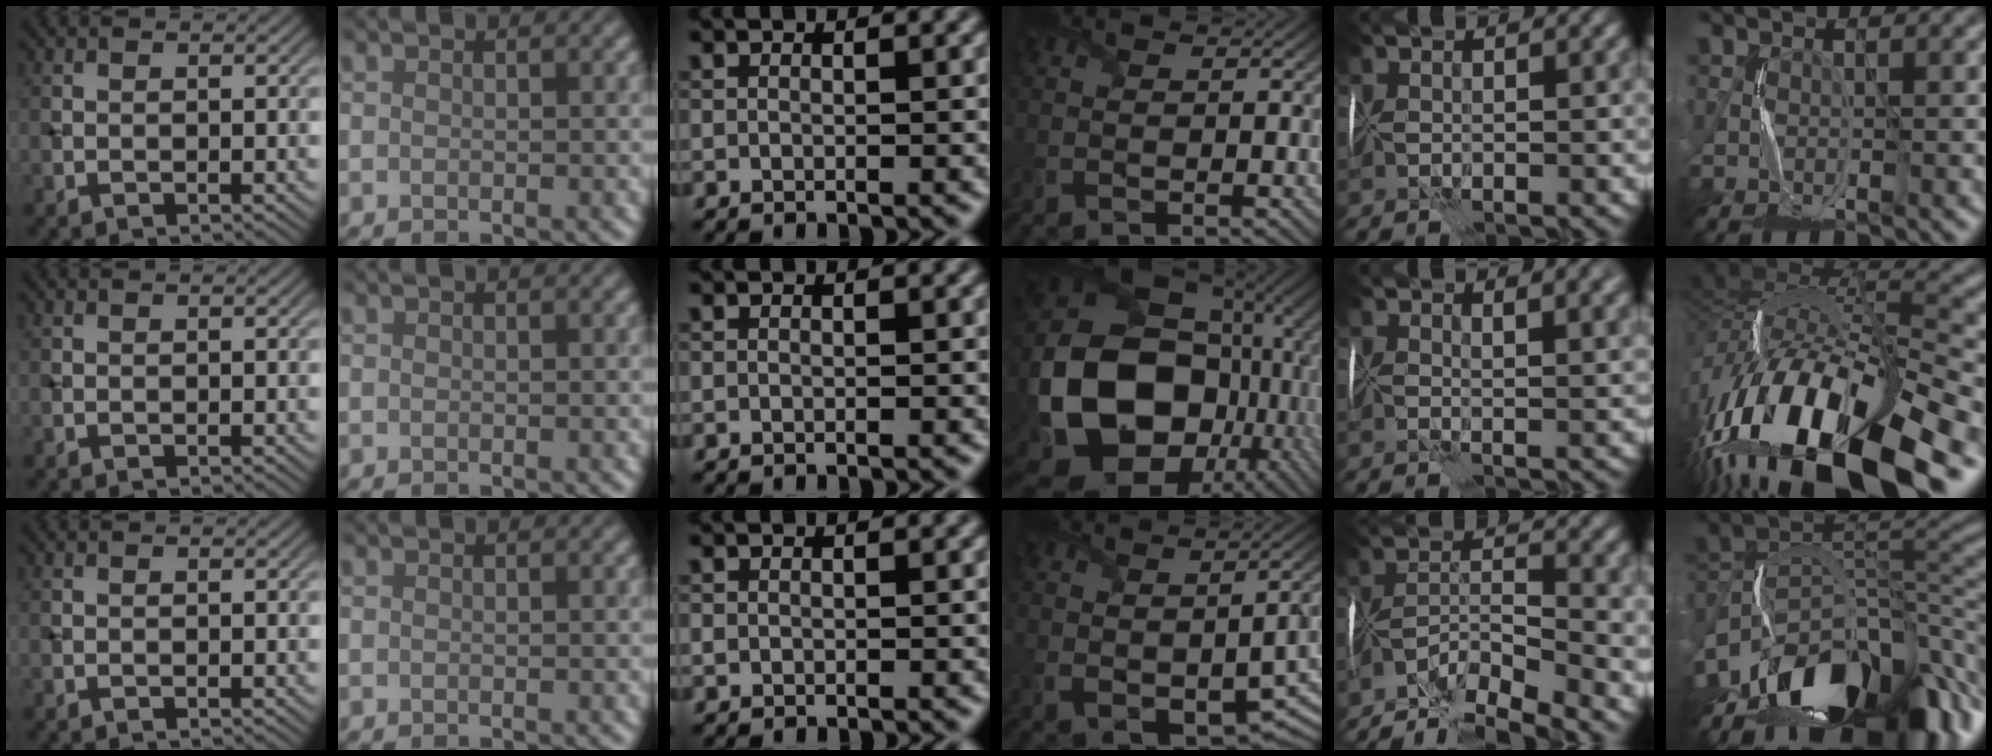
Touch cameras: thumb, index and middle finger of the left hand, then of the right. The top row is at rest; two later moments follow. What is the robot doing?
{"motion": "fold", "object": "wrapping paper"}